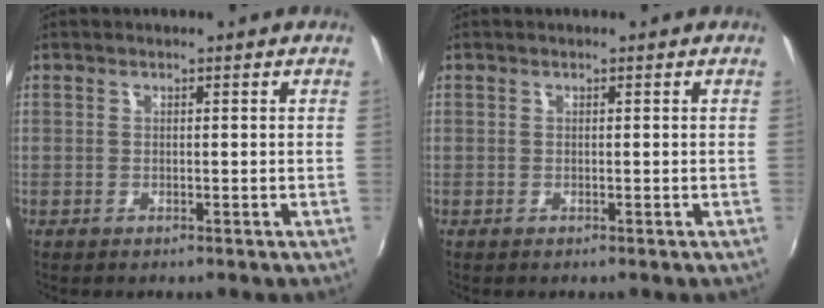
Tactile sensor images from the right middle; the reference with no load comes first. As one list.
[{"total": 0.0}]